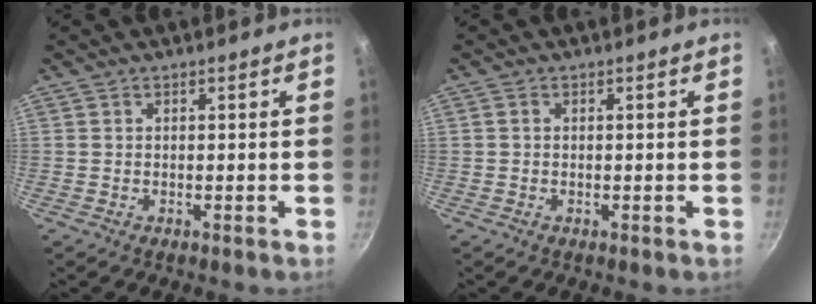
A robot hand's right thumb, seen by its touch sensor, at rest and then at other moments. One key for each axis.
{"total": 0.7, "fx": 0.1, "fy": 0.6, "fz": 0.4, "tx": -0.006, "ty": 0.004, "tz": 0.001}